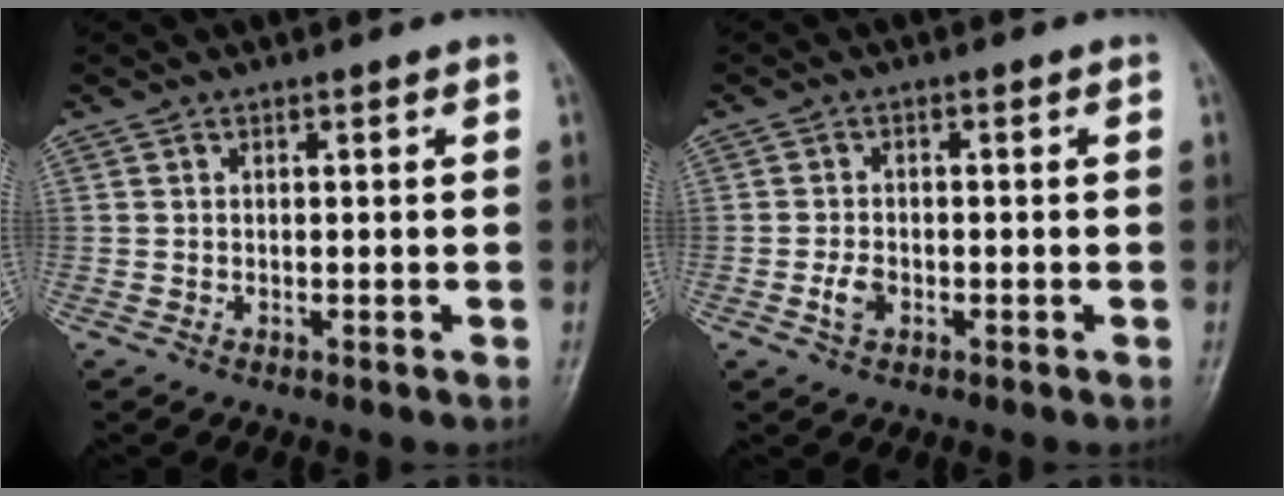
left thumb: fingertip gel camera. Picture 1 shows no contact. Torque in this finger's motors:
{"motor_torque": [0.03, 0.04, 0.21, 0.03, 0.03]}